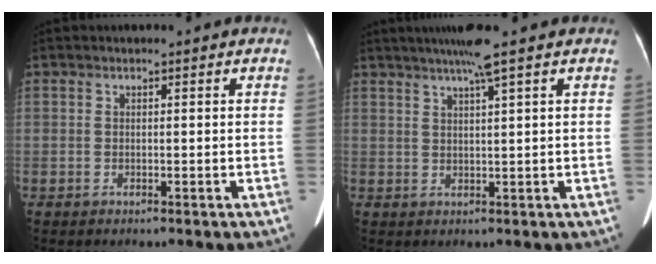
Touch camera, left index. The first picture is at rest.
{"total": 4.7, "force": [3.2, -1.1, 3.3], "torque": [-0.058, 0.009, 0.056]}